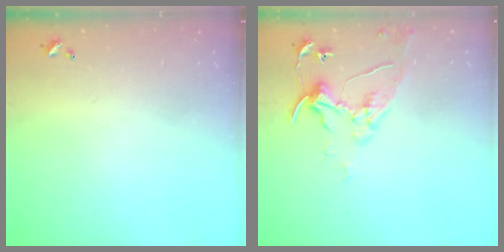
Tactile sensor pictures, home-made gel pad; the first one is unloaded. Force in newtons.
{"total": 8.5, "press": 8.4, "slide": 0.9}